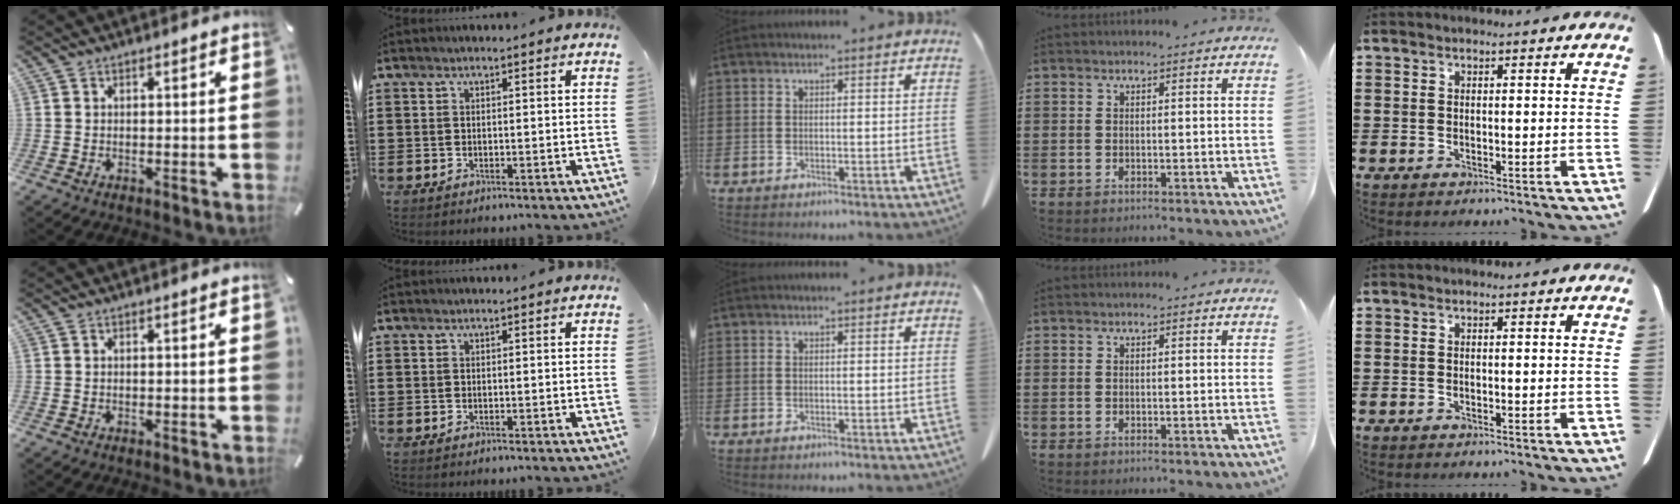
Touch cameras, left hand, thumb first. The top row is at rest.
{}